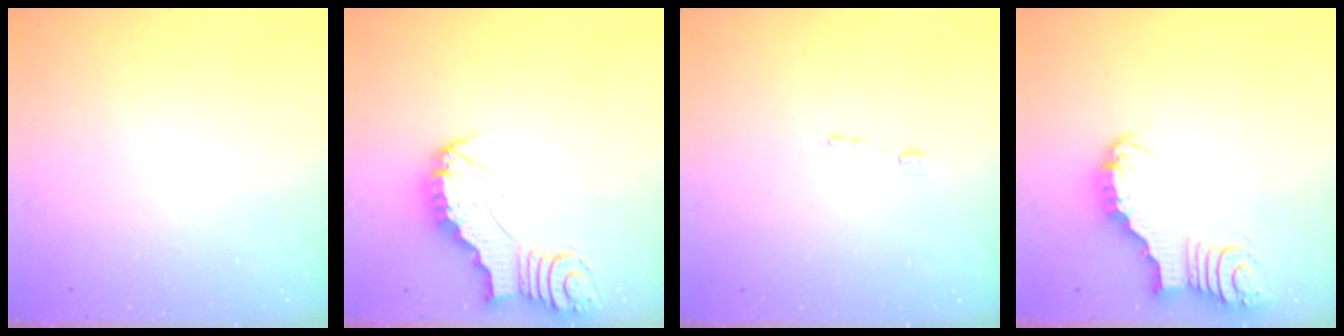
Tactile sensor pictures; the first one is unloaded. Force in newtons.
{"total": 3.3, "press": 3.3, "slide": 0.3}
{"total": 1.8, "press": 1.8, "slide": 0.1}
{"total": 3.9, "press": 3.9, "slide": 0.4}